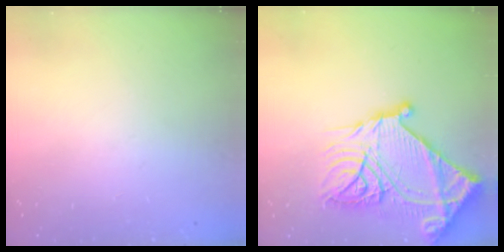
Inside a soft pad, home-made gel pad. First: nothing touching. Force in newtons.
{"total": 28.1, "press": 27.9, "slide": 3.3}